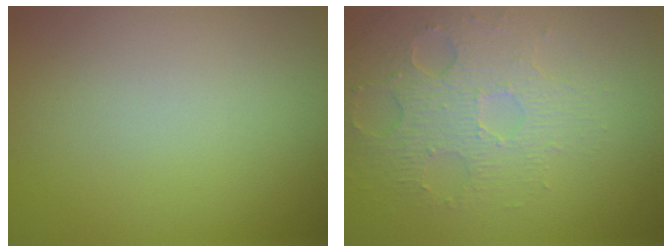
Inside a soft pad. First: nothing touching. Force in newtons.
{"total": 3.5, "press": 3.2, "slide": 1.5}